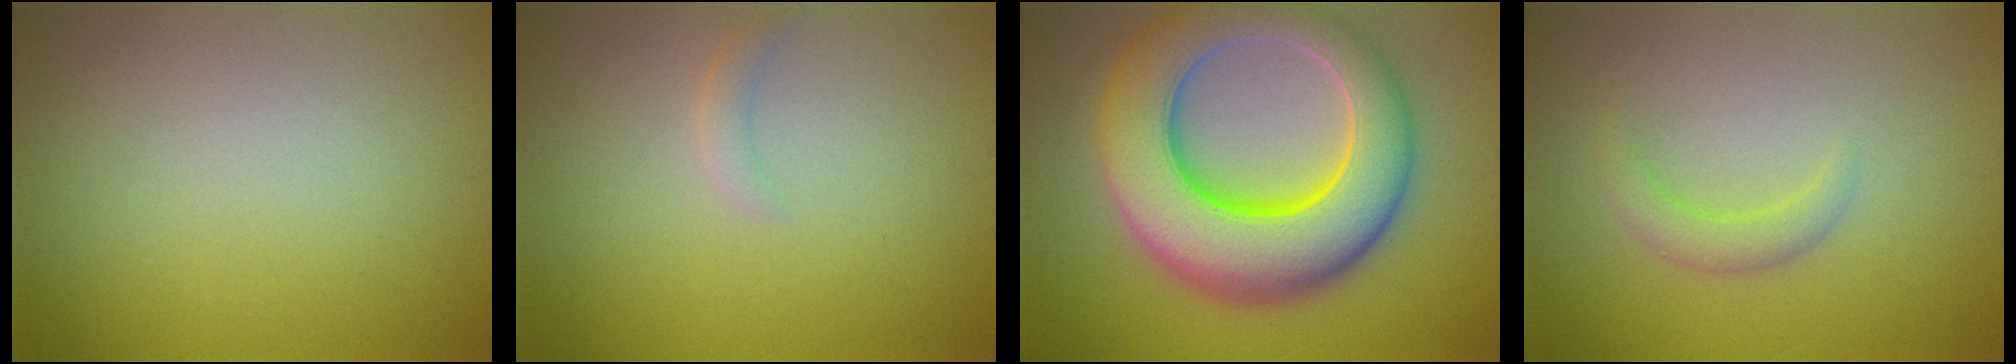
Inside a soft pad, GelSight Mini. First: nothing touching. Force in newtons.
{"total": 1.0, "press": 1.0, "slide": 0.1}
{"total": 12.6, "press": 12.6, "slide": 0.4}
{"total": 1.9, "press": 1.9, "slide": 0.3}